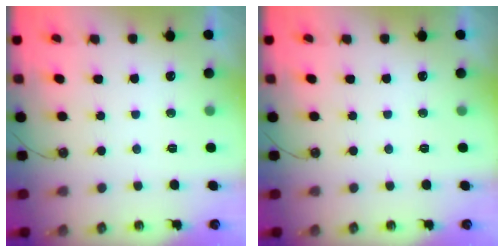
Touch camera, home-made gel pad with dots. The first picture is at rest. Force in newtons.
{"total": 0.0}